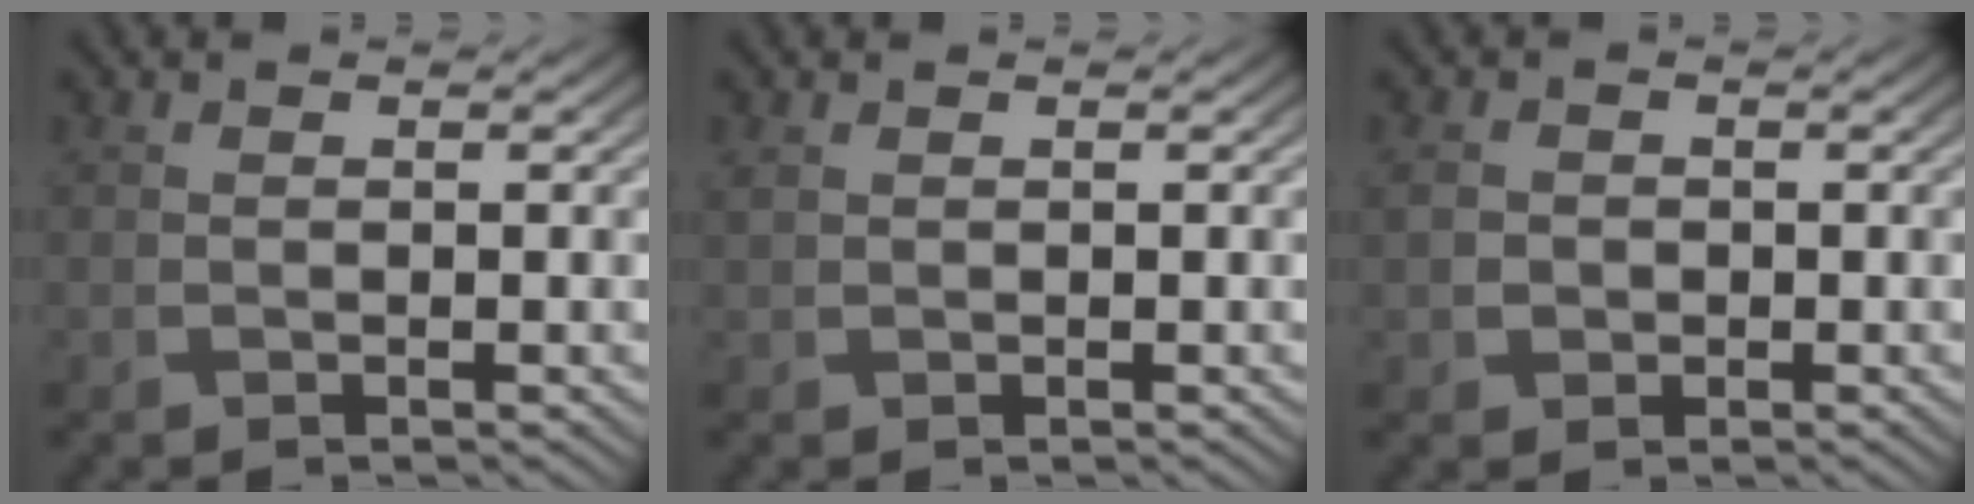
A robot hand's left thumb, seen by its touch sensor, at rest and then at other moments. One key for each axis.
{"total": 0.9, "fx": 0.5, "fy": 0.6, "fz": 0.4, "tx": -0.015, "ty": 0.003, "tz": 0.014}
{"total": 2.5, "fx": -0.2, "fy": 2.2, "fz": 1.1, "tx": -0.034, "ty": -0.002, "tz": -0.007}